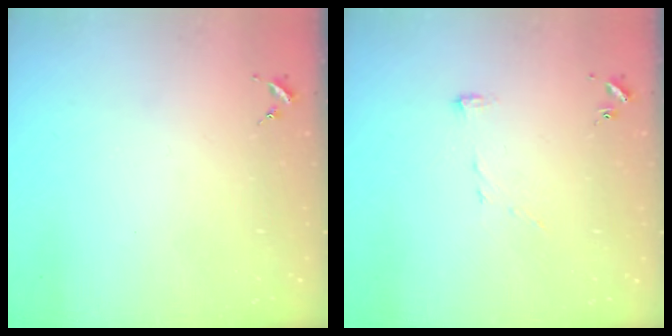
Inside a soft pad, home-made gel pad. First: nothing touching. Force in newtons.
{"total": 6.4, "press": 6.4, "slide": 0.3}